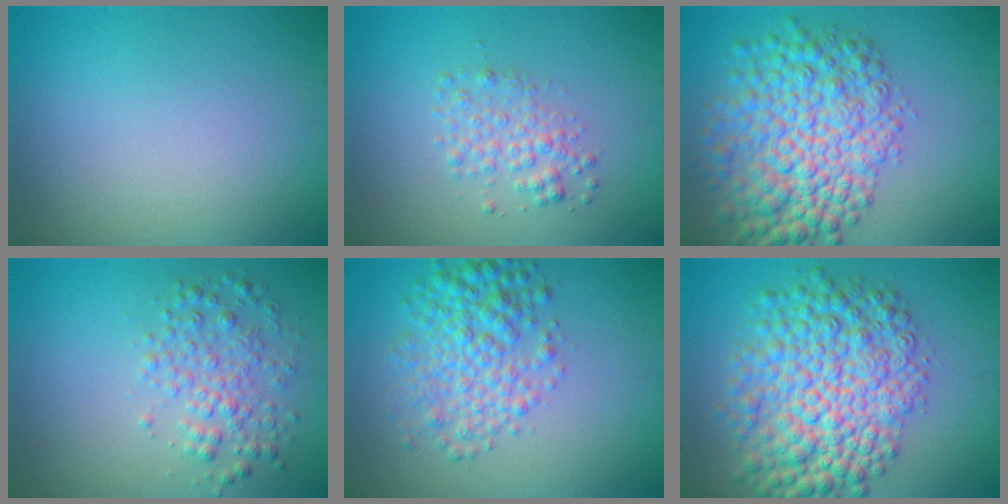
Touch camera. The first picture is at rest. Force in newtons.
{"total": 2.3, "press": 2.3, "slide": 0.1}
{"total": 9.0, "press": 9.0, "slide": 0.2}
{"total": 3.0, "press": 3.0, "slide": 0.0}
{"total": 4.9, "press": 4.9, "slide": 0.1}
{"total": 9.5, "press": 9.5, "slide": 0.2}